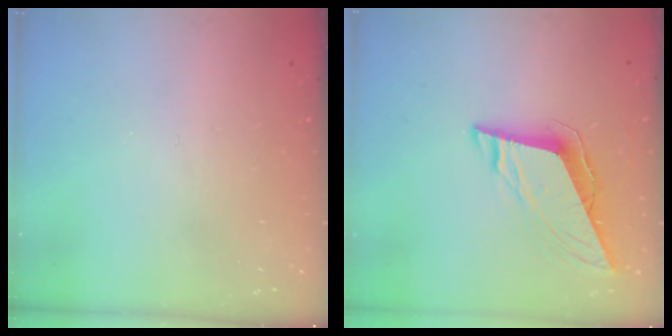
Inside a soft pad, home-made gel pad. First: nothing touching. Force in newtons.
{"total": 8.9, "press": 8.8, "slide": 1.2}